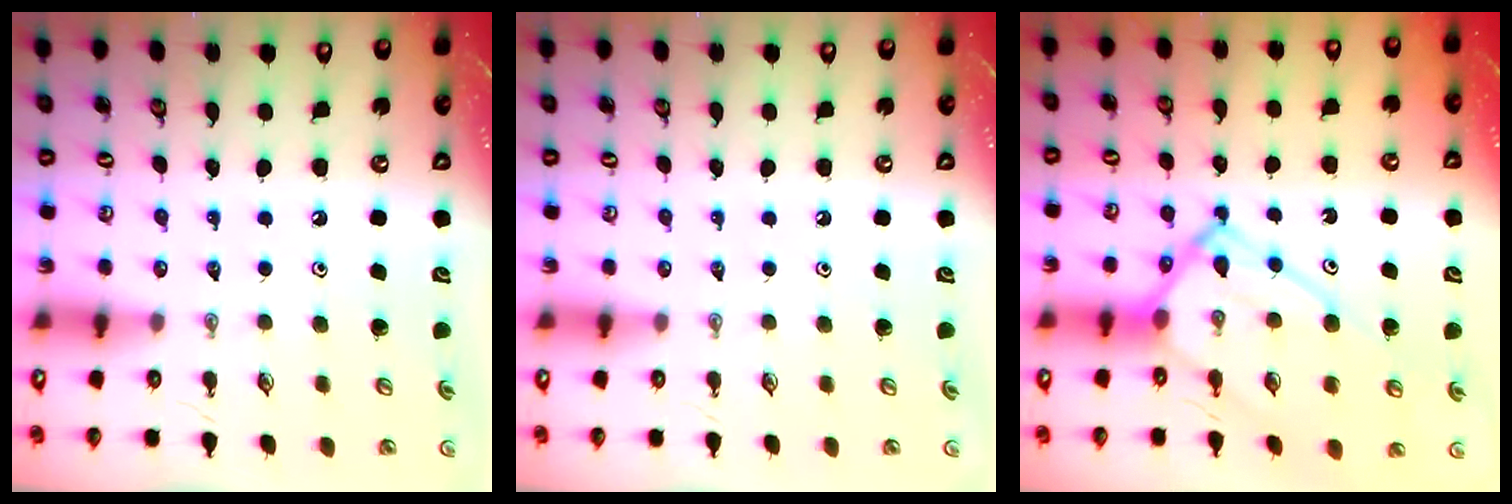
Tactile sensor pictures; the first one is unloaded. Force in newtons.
{"total": 0.0}
{"total": 14.1, "press": 14.0, "slide": 1.6}